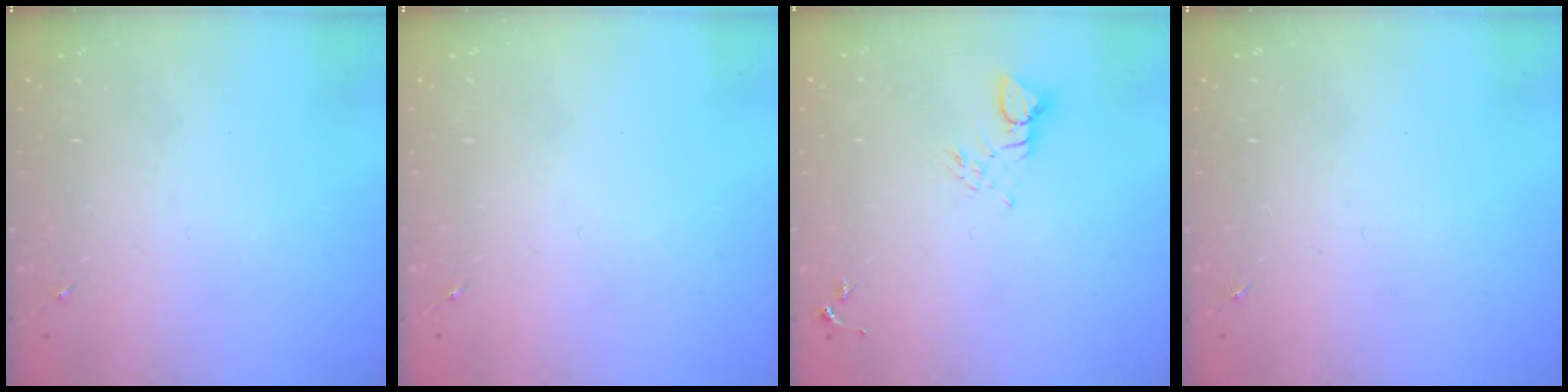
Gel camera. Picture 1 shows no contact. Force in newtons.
{"total": 0.0}
{"total": 3.9, "press": 3.9, "slide": 0.5}
{"total": 0.0}